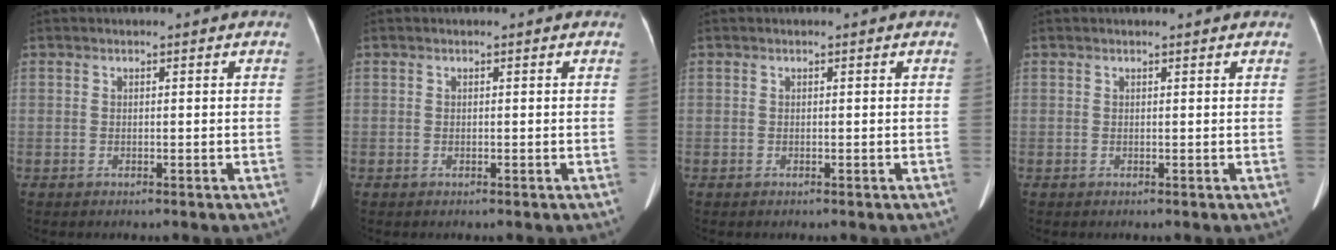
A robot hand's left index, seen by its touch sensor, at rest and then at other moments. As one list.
[{"total": 0.0}, {"total": 0.0}, {"total": 1.4, "force": [1.4, 0.2, 0.4], "torque": [-0.008, 0.009, 0.013]}]